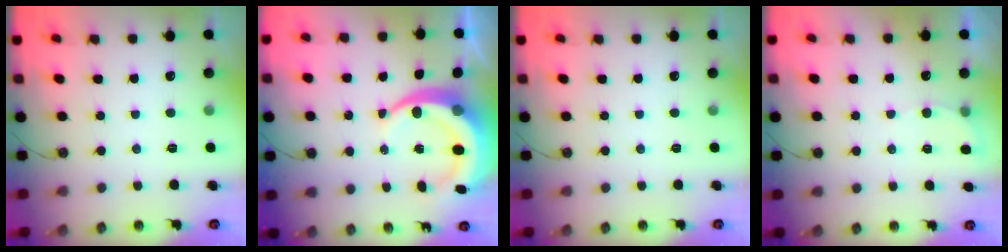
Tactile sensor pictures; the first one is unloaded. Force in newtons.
{"total": 11.5, "press": 11.4, "slide": 1.6}
{"total": 0.0}
{"total": 4.0, "press": 3.9, "slide": 0.9}